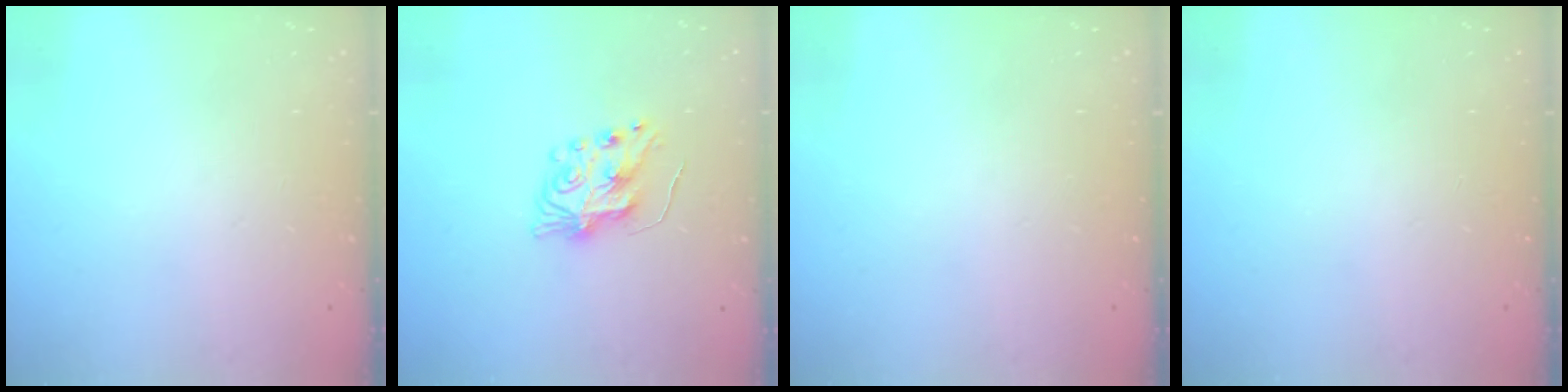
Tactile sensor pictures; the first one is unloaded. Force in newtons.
{"total": 8.2, "press": 8.2, "slide": 0.7}
{"total": 0.0}
{"total": 0.0}